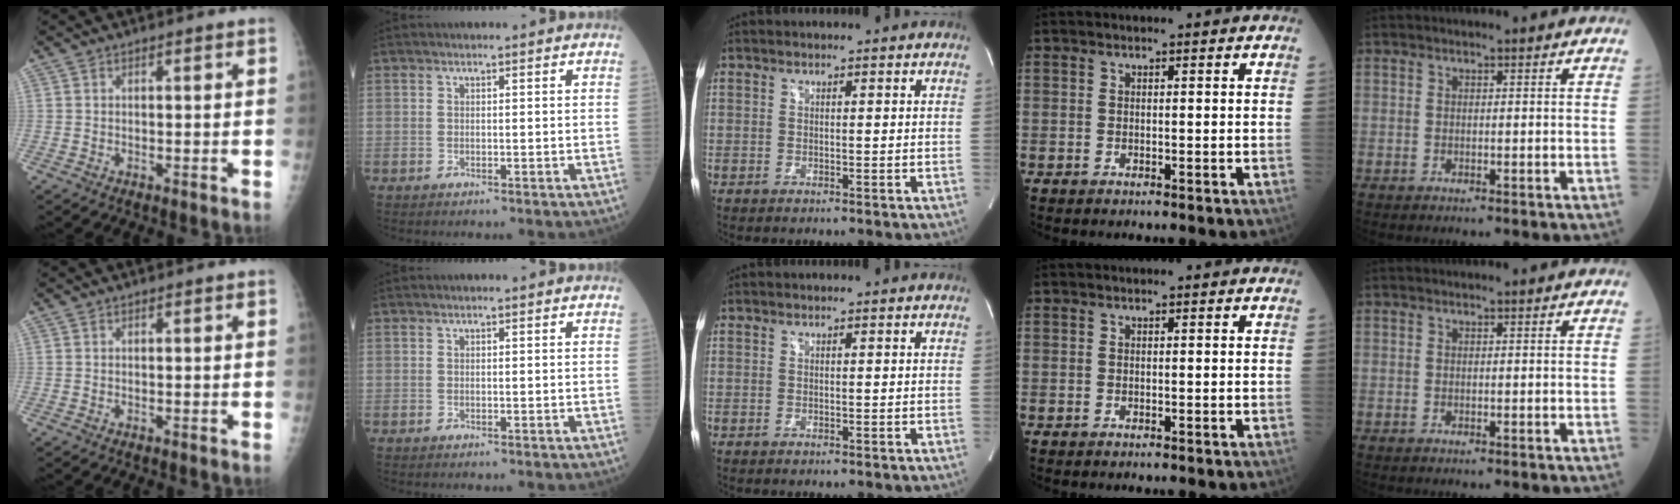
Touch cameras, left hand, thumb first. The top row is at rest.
{}